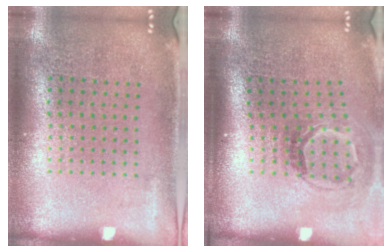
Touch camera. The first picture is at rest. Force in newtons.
{"total": 1.7, "press": 1.2, "slide": 1.3}